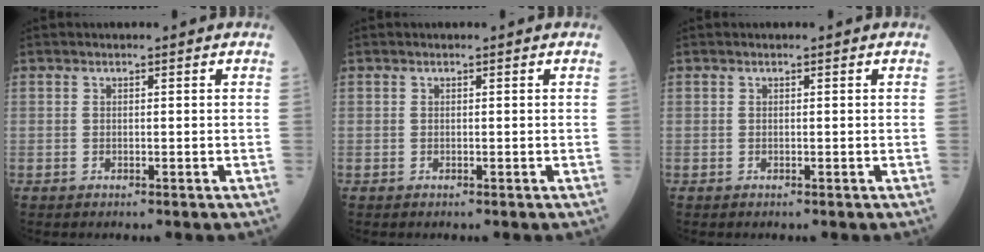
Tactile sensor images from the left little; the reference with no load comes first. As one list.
[{"total": 0.0}, {"total": 0.0}]